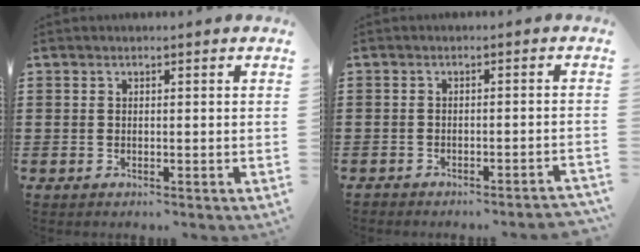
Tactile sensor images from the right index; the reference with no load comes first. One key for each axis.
{"total": 1.8, "fx": -1.8, "fy": -0.1, "fz": 0.3, "tx": -0.007, "ty": -0.001, "tz": -0.038}